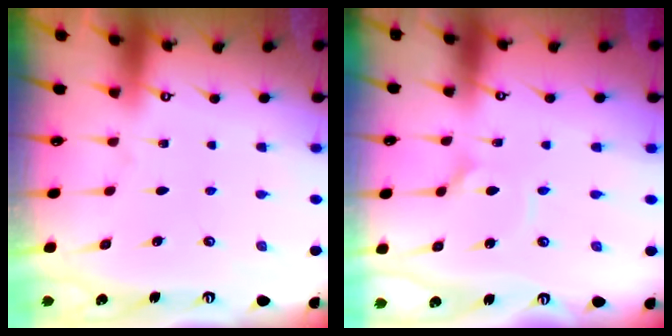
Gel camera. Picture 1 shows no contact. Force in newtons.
{"total": 2.0, "press": 2.0, "slide": 0.1}